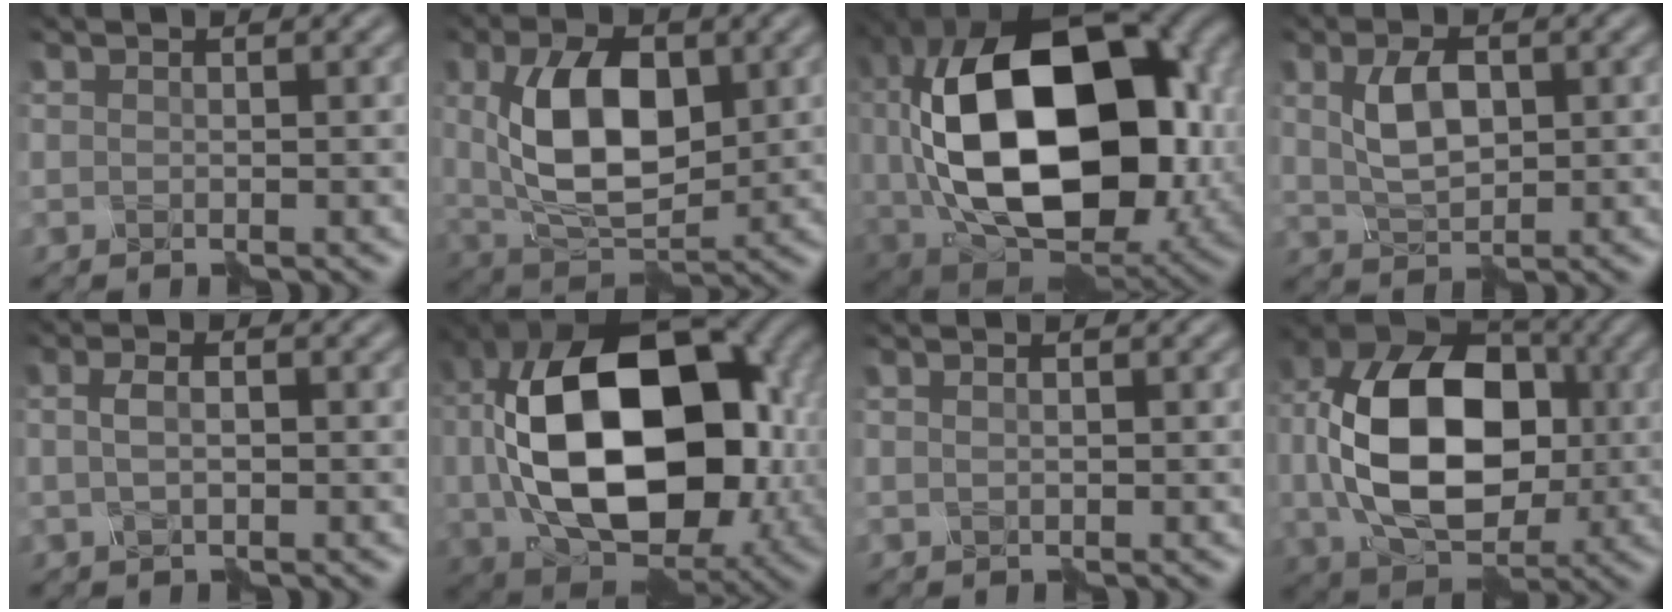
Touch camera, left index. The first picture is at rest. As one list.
[{"total": 9.1, "force": [1.0, 5.1, 7.5], "torque": [-0.138, -0.001, 0.018]}, {"total": 19.1, "force": [1.6, 12.3, 14.5], "torque": [-0.301, -0.019, 0.057]}, {"total": 4.4, "force": [0.7, 2.5, 3.6], "torque": [-0.075, 0.002, 0.015]}, {"total": 2.1, "force": [0.0, 1.0, 1.9], "torque": [-0.039, 0.005, -0.002]}, {"total": 17.6, "force": [0.4, 11.6, 13.1], "torque": [-0.260, -0.018, 0.032]}, {"total": 0.9, "force": [0.2, 0.5, 0.8], "torque": [-0.010, -0.006, 0.007]}, {"total": 14.0, "force": [-0.2, 9.5, 10.3], "torque": [-0.187, 0.002, -0.004]}]